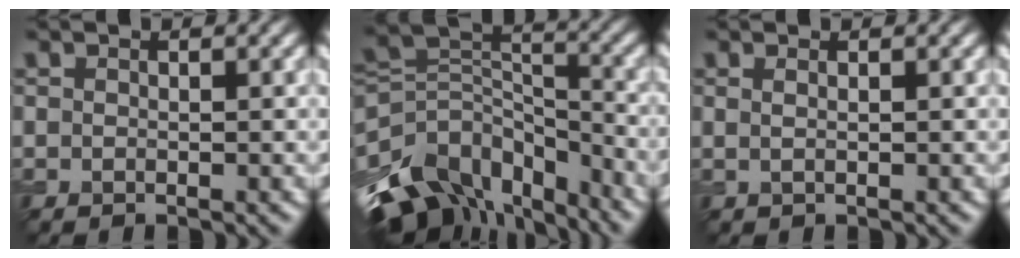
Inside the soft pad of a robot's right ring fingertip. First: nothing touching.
{"total": 11.3, "force": [-7.0, 7.0, 5.5], "torque": [-0.118, 0.005, -0.128]}
{"total": 0.9, "force": [0.4, 0.4, 0.8], "torque": [-0.011, -0.002, 0.002]}